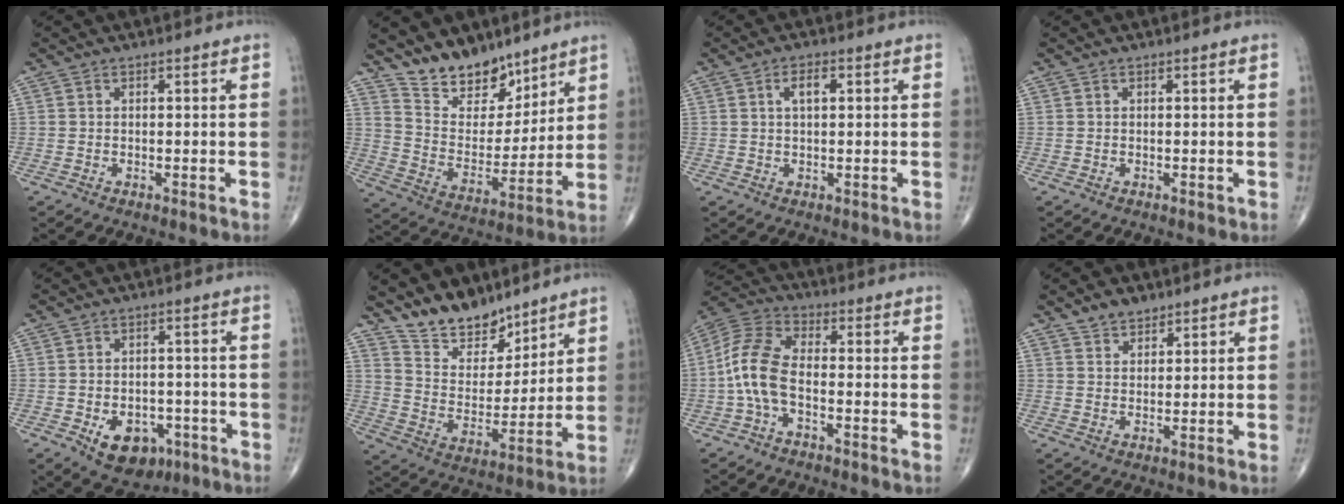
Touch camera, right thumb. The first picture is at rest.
{"total": 13.9, "force": [11.1, 6.8, 5.0], "torque": [-0.040, -0.081, 0.206]}
{"total": 3.2, "force": [1.0, 1.5, 2.7], "torque": [-0.047, 0.003, 0.017]}
{"total": 0.0}
{"total": 9.8, "force": [-4.1, 6.8, 5.7], "torque": [-0.063, 0.023, -0.047]}
{"total": 12.6, "force": [10.4, 6.0, 4.1], "torque": [-0.033, -0.079, 0.195]}
{"total": 9.8, "force": [-2.2, 4.9, 8.1], "torque": [-0.180, 0.033, -0.053]}
{"total": 3.8, "force": [3.0, 2.1, 1.3], "torque": [-0.002, -0.017, 0.052]}